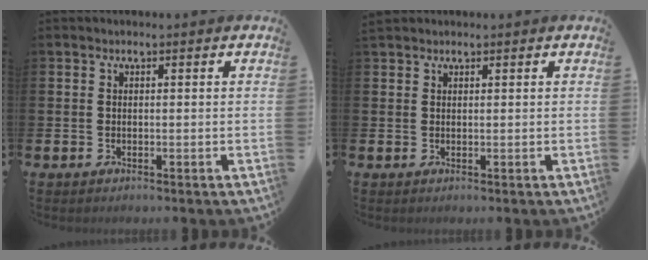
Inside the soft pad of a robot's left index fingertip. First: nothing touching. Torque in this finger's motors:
{"motor_torque": [-0.09, -0.11, 0.05, 0.05]}